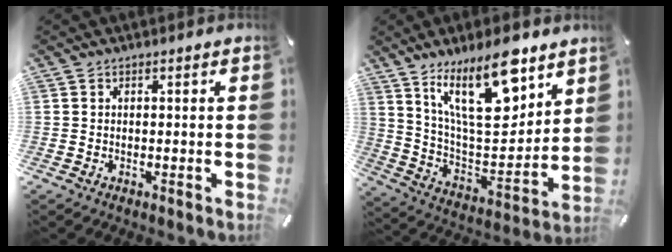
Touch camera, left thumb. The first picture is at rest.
{"total": 21.7, "force": [12.4, 8.9, 15.4], "torque": [-0.259, -0.069, 0.200]}